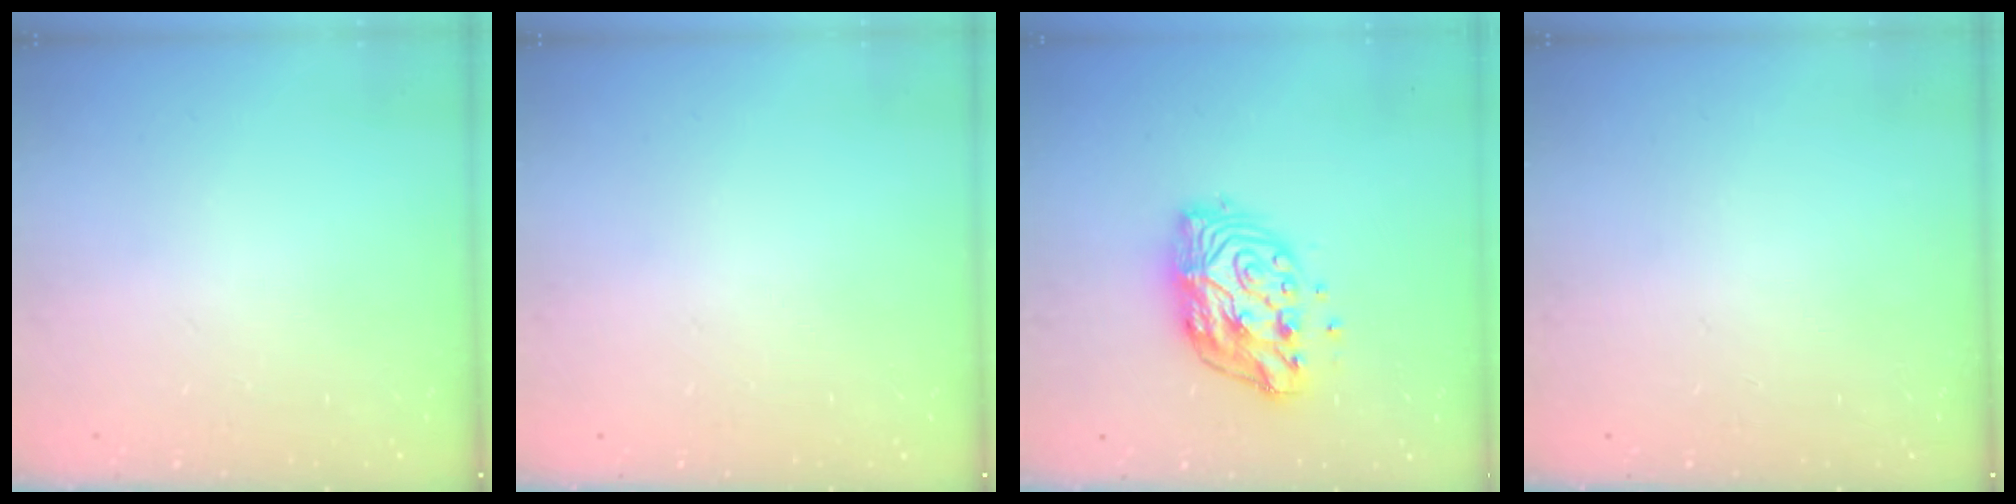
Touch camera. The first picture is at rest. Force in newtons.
{"total": 0.0}
{"total": 12.5, "press": 12.5, "slide": 1.1}
{"total": 0.0}